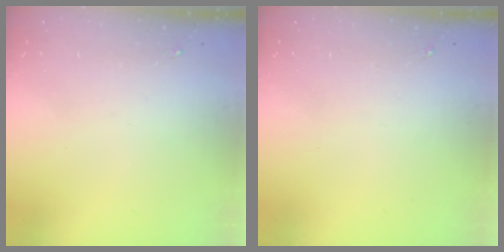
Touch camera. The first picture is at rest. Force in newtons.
{"total": 0.0}